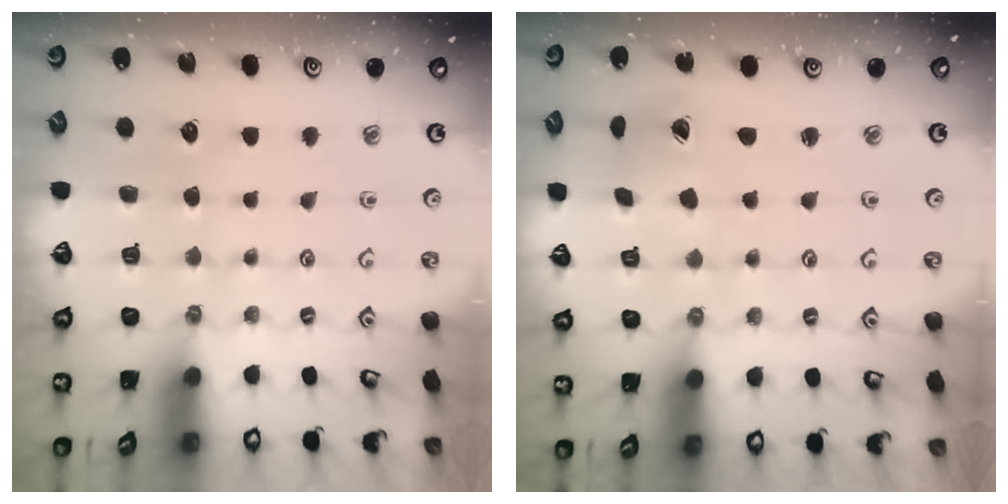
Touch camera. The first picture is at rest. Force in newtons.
{"total": 3.0, "press": 2.9, "slide": 0.5}